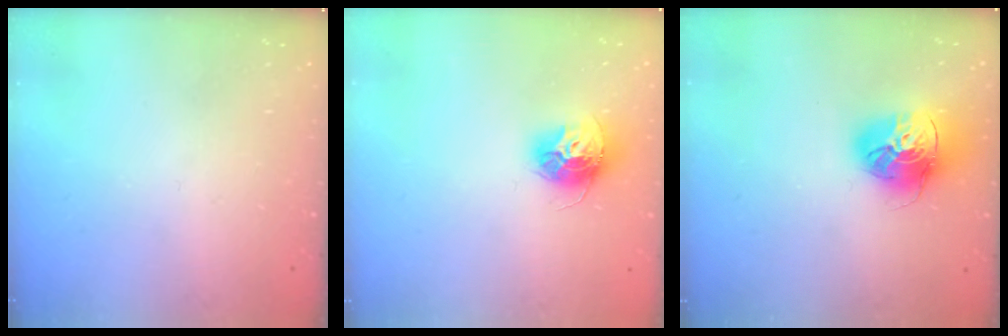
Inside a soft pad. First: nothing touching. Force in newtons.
{"total": 12.2, "press": 12.1, "slide": 1.1}
{"total": 18.0, "press": 17.9, "slide": 1.7}